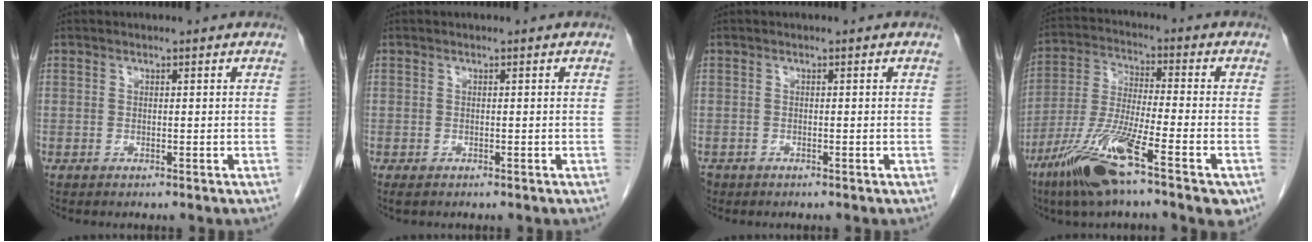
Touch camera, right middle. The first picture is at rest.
{"total": 0.8, "force": [-0.5, 0.5, 0.4], "torque": [-0.008, -0.001, -0.004]}
{"total": 1.3, "force": [-0.9, 0.9, 0.3], "torque": [-0.013, 0.000, -0.015]}
{"total": 15.1, "force": [-8.4, 1.5, 12.4], "torque": [-0.246, -0.032, -0.155]}